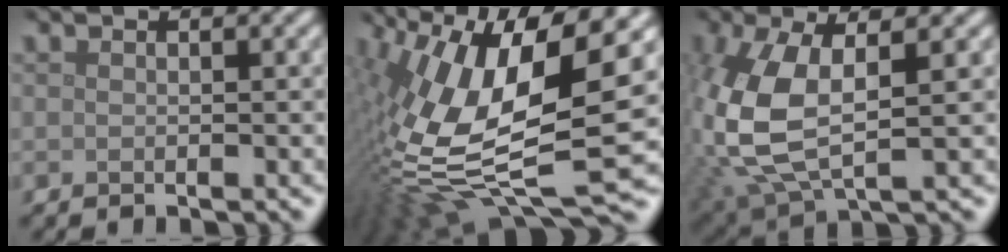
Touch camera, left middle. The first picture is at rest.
{"total": 16.5, "force": [0.8, 7.0, 14.9], "torque": [-0.312, -0.012, 0.018]}
{"total": 9.7, "force": [0.0, 4.9, 8.4], "torque": [-0.214, -0.014, 0.008]}